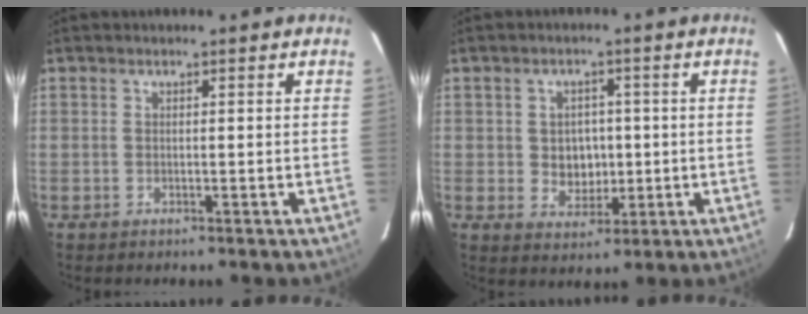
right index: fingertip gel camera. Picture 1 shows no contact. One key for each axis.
{"total": 5.4, "fx": -0.1, "fy": 4.7, "fz": 2.7, "tx": -0.048, "ty": 0.006, "tz": 0.010}